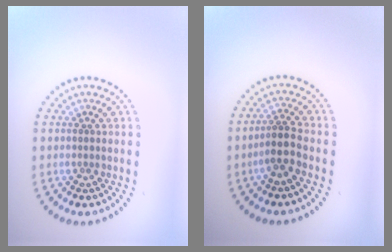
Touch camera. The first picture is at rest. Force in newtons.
{"total": 2.5, "press": 2.0, "slide": 1.4}